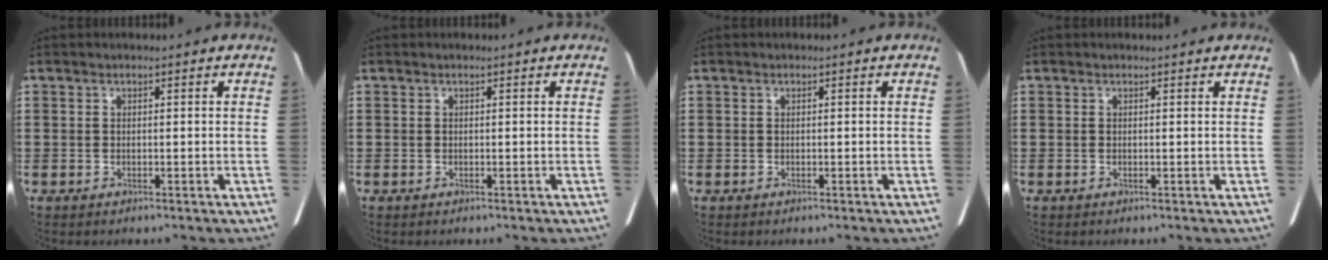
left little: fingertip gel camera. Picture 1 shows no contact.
{"total": 0.0}
{"total": 0.0}
{"total": 0.0}